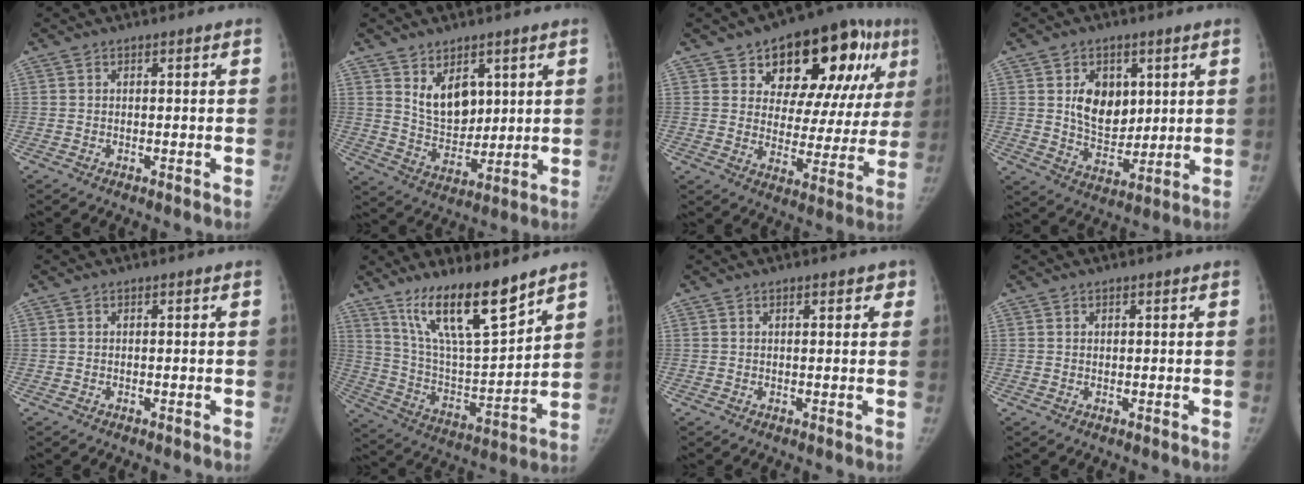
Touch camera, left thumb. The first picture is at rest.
{"total": 9.1, "force": [3.9, 5.8, 5.8], "torque": [-0.066, -0.036, 0.083]}
{"total": 22.9, "force": [10.5, 12.7, 16.0], "torque": [-0.164, -0.002, 0.151]}
{"total": 10.8, "force": [3.1, 7.7, 6.8], "torque": [-0.068, -0.023, 0.065]}
{"total": 0.0}
{"total": 17.9, "force": [12.8, 4.1, 11.8], "torque": [-0.177, -0.074, 0.240]}
{"total": 2.8, "force": [1.6, 1.3, 1.9], "torque": [-0.007, -0.003, 0.017]}
{"total": 0.6, "force": [0.4, 0.4, 0.2], "torque": [0.002, -0.002, 0.005]}